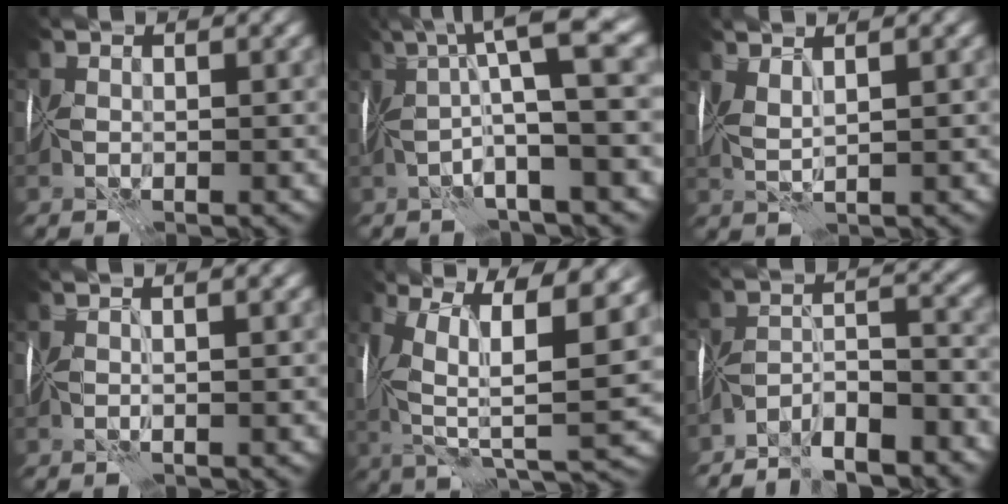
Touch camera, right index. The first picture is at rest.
{"total": 7.5, "force": [1.8, 0.8, 7.2], "torque": [-0.107, 0.023, 0.023]}
{"total": 1.7, "force": [1.1, -0.2, 1.3], "torque": [-0.031, 0.003, 0.023]}
{"total": 1.2, "force": [0.6, -0.4, 1.0], "torque": [-0.010, 0.001, 0.004]}
{"total": 13.1, "force": [4.4, 4.2, 11.6], "torque": [-0.203, 0.015, 0.074]}
{"total": 5.9, "force": [-5.2, 0.8, 2.6], "torque": [-0.033, 0.004, -0.096]}